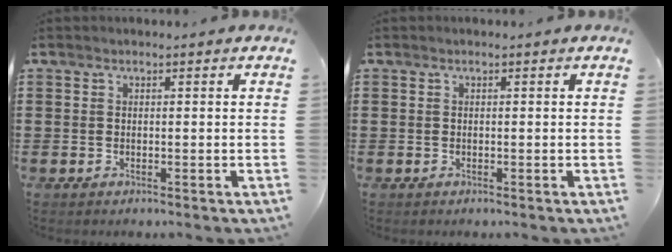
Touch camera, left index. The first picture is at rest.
{"total": 0.0}